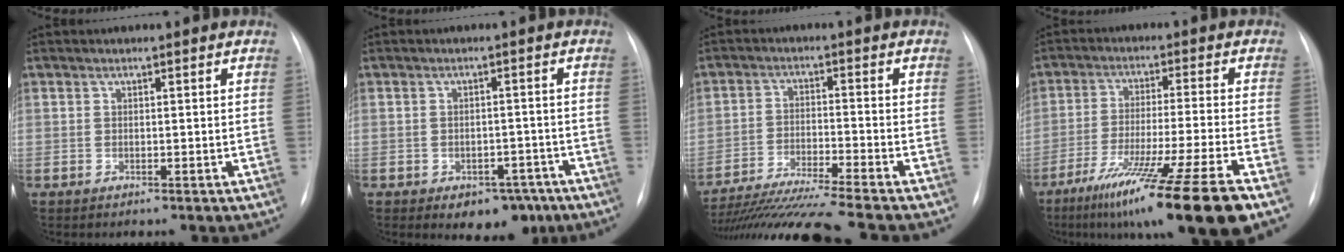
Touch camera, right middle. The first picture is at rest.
{"total": 6.1, "force": [-3.7, 3.8, 3.0], "torque": [-0.025, 0.015, -0.040]}
{"total": 15.6, "force": [-13.6, -2.0, 7.3], "torque": [-0.127, -0.032, -0.227]}
{"total": 18.1, "force": [-11.6, -1.5, 13.8], "torque": [-0.206, -0.059, -0.193]}